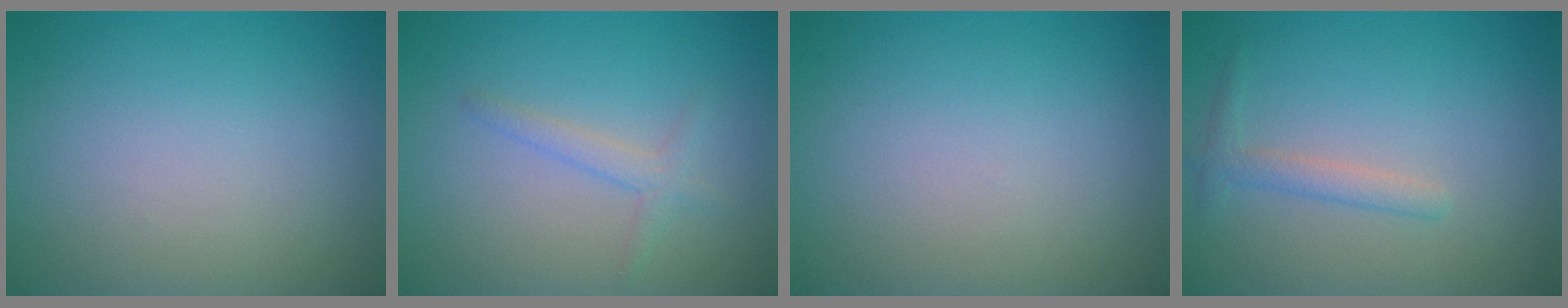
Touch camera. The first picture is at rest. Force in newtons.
{"total": 1.6, "press": 1.6, "slide": 0.1}
{"total": 0.0}
{"total": 1.6, "press": 1.6, "slide": 0.1}